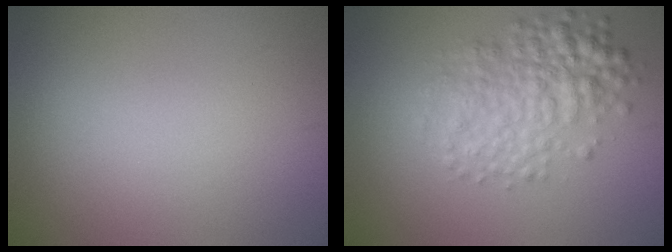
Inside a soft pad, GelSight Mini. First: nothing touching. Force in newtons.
{"total": 4.8, "press": 4.8, "slide": 0.1}